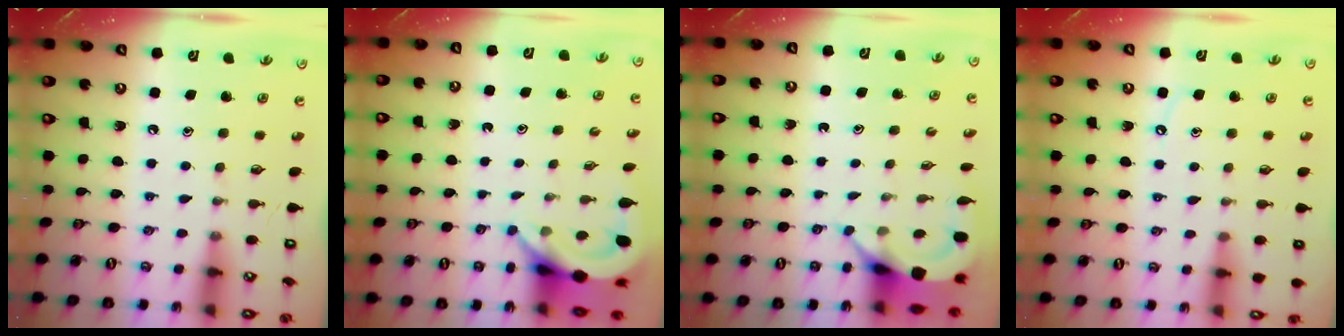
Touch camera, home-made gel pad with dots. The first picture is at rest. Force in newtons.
{"total": 5.2, "press": 5.1, "slide": 0.5}
{"total": 4.2, "press": 4.2, "slide": 0.1}
{"total": 5.1, "press": 5.0, "slide": 0.6}